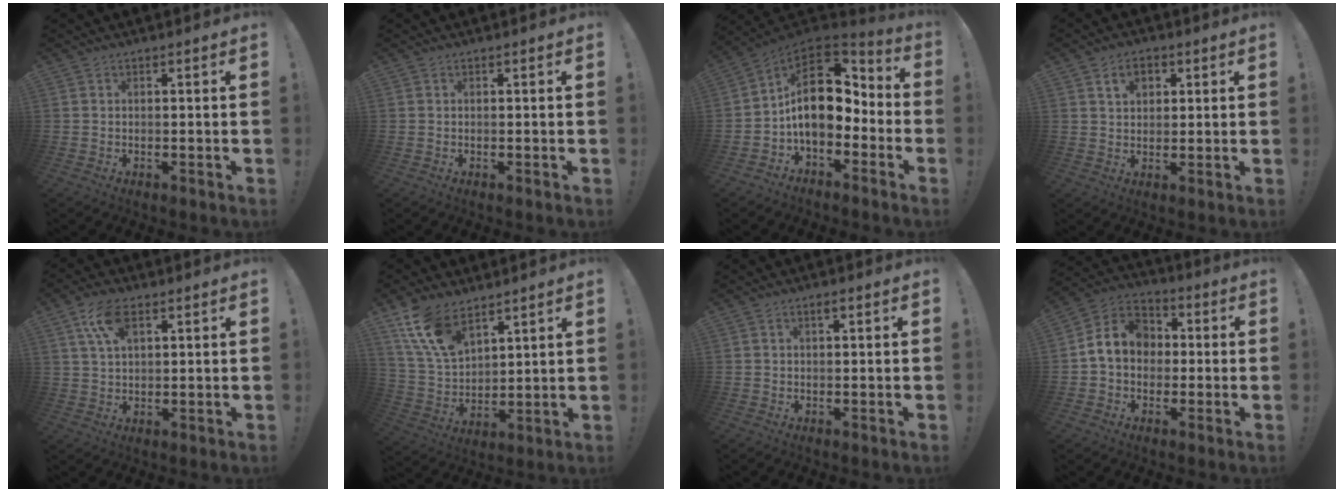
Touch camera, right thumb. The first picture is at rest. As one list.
[{"total": 0.0}, {"total": 16.8, "force": [1.2, 10.6, 13.0], "torque": [-0.211, -0.001, 0.025]}, {"total": 5.8, "force": [2.5, 4.1, 3.4], "torque": [-0.051, 0.001, 0.044]}, {"total": 8.7, "force": [4.3, 4.2, 6.3], "torque": [-0.110, -0.005, 0.080]}, {"total": 14.1, "force": [9.6, 7.2, 7.5], "torque": [-0.160, -0.051, 0.185]}, {"total": 1.2, "force": [0.7, 0.4, 0.9], "torque": [-0.016, 0.000, 0.011]}, {"total": 10.9, "force": [0.4, 9.3, 5.7], "torque": [-0.084, 0.013, 0.013]}]